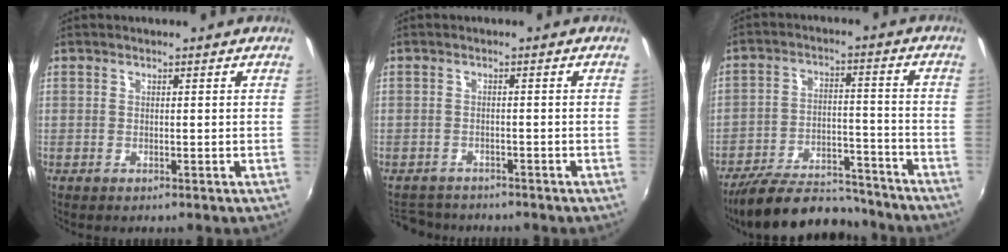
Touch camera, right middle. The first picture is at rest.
{"total": 5.8, "force": [-5.2, 2.2, 1.1], "torque": [-0.039, -0.004, -0.085]}
{"total": 17.4, "force": [-15.3, 5.3, 6.5], "torque": [-0.133, 0.004, -0.223]}